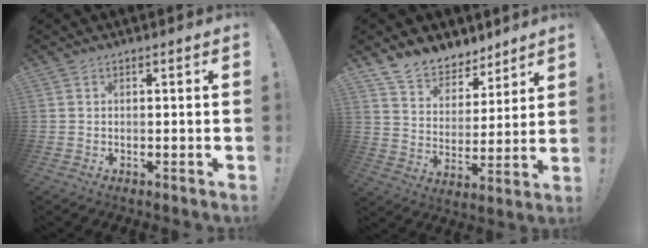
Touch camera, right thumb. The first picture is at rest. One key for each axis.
{"total": 11.4, "fx": 9.4, "fy": 5.9, "fz": 2.5, "tx": -0.057, "ty": -0.069, "tz": 0.182}